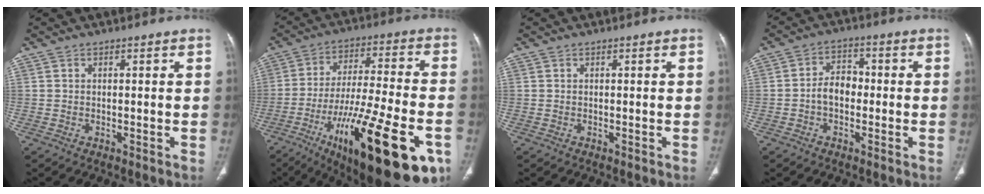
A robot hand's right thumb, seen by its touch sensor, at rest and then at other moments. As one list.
[{"total": 29.1, "force": [-12.6, 8.3, 24.9], "torque": [-0.356, 0.039, -0.184]}, {"total": 0.0}, {"total": 5.3, "force": [-1.0, 3.7, 3.6], "torque": [-0.049, 0.023, -0.027]}]